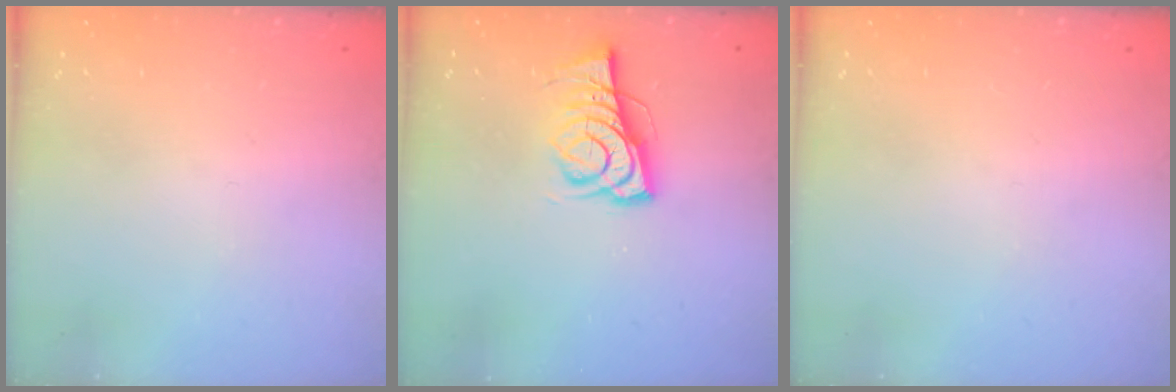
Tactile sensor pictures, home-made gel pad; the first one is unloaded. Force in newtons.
{"total": 6.7, "press": 6.6, "slide": 1.0}
{"total": 0.0}